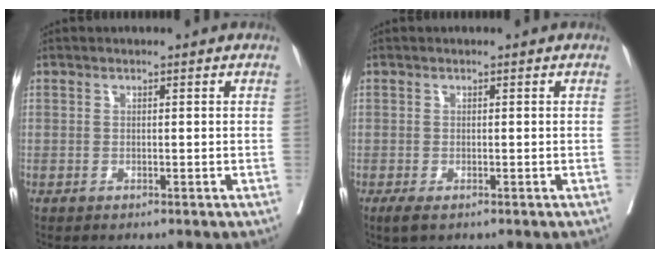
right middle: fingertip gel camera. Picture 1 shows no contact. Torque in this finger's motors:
{"motor_torque": [0.33, -0.15, 0.18, 0.03]}